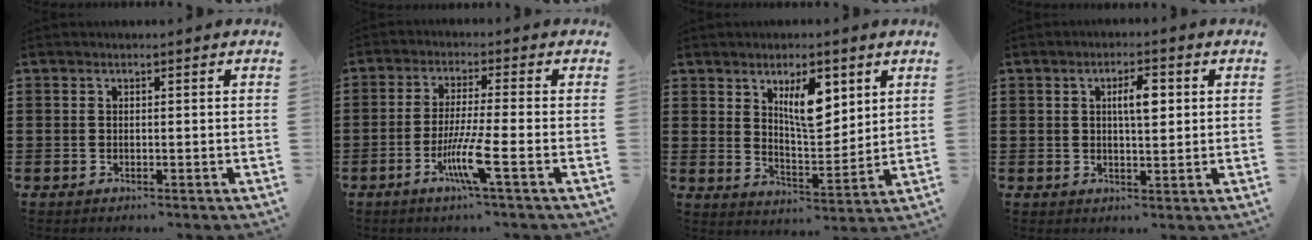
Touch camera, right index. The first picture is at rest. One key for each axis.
{"total": 7.3, "fx": -3.1, "fy": -0.1, "fz": 6.6, "tx": -0.128, "ty": -0.017, "tz": -0.058}
{"total": 8.2, "fx": 4.0, "fy": 3.4, "fz": 6.3, "tx": -0.094, "ty": -0.010, "tz": 0.061}
{"total": 4.4, "fx": 1.0, "fy": 1.4, "fz": 4.1, "tx": -0.074, "ty": 0.007, "tz": 0.012}